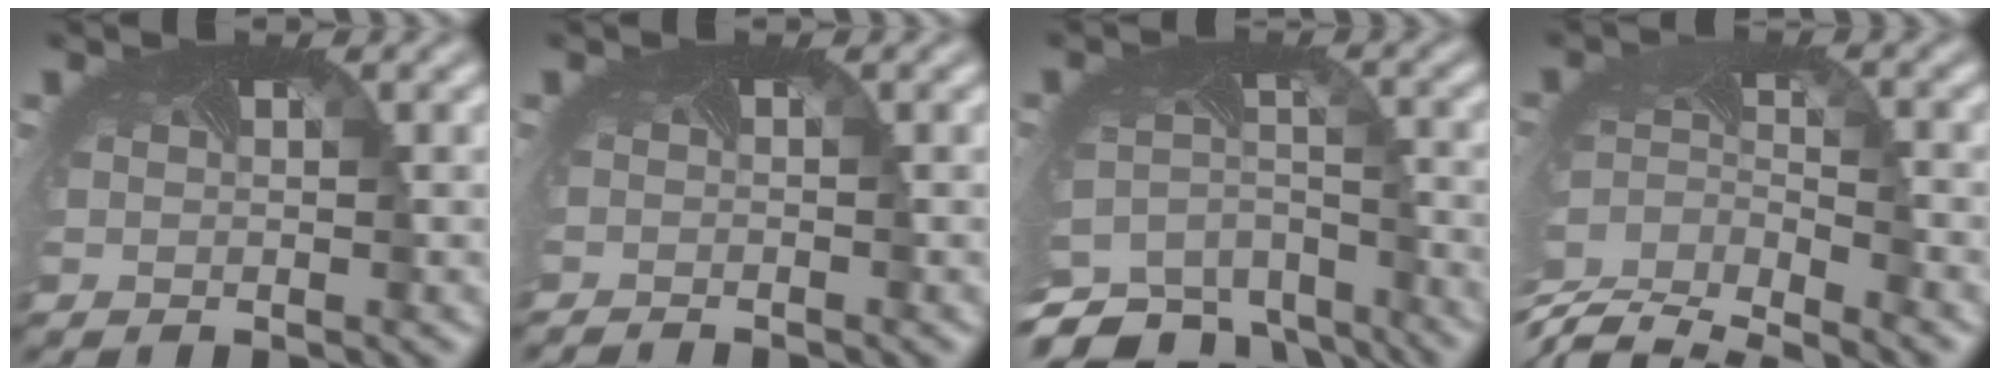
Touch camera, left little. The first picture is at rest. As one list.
[{"total": 1.2, "force": [-1.2, -0.4, -0.2], "torque": [-0.002, -0.012, -0.019]}, {"total": 9.2, "force": [-7.8, 4.3, 2.5], "torque": [-0.056, -0.016, -0.111]}, {"total": 6.4, "force": [-5.7, 1.6, 2.5], "torque": [-0.069, -0.024, -0.108]}]